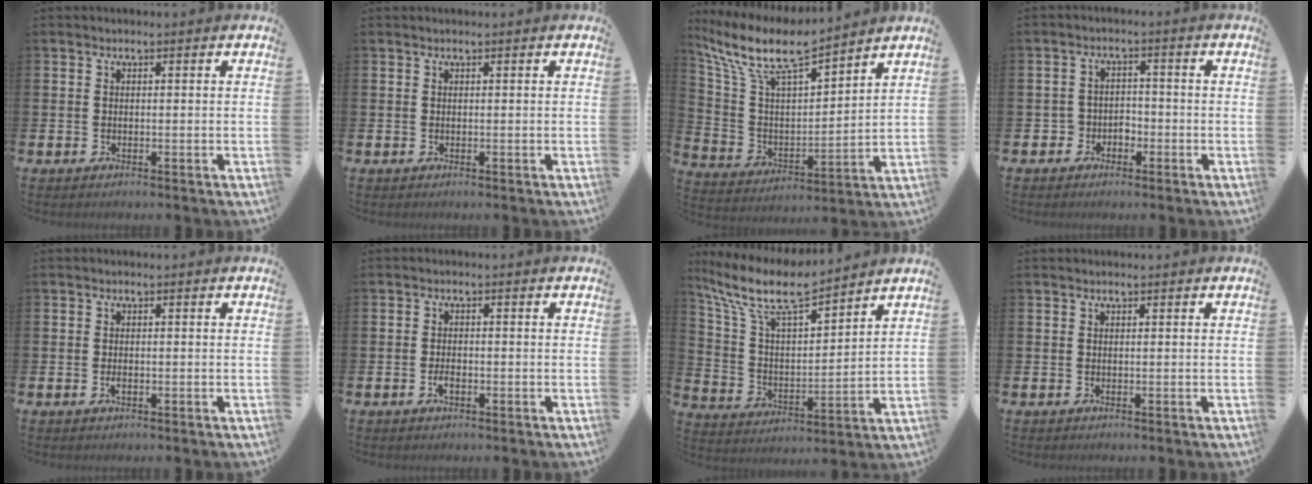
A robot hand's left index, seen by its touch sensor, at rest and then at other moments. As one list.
[{"total": 0.0}, {"total": 9.5, "force": [8.2, 2.0, 4.3], "torque": [-0.129, -0.051, 0.140]}, {"total": 2.8, "force": [-1.9, 2.0, 0.2], "torque": [-0.017, 0.008, -0.043]}, {"total": 0.9, "force": [-0.2, 0.4, 0.7], "torque": [-0.017, 0.002, -0.004]}, {"total": 1.7, "force": [-0.7, 0.9, 1.3], "torque": [-0.020, -0.001, -0.014]}, {"total": 10.2, "force": [8.6, 2.4, 4.8], "torque": [-0.137, -0.044, 0.152]}, {"total": 0.0}]